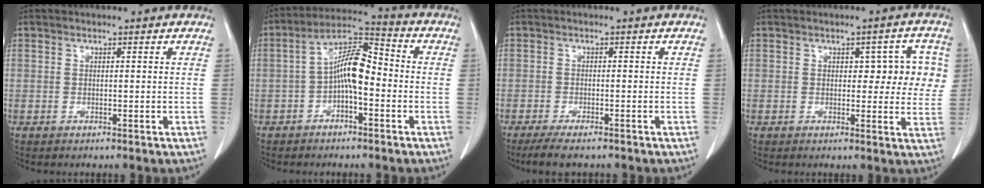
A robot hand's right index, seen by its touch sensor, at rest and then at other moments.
{"total": 8.6, "force": [-1.5, 2.9, 7.9], "torque": [-0.146, 0.031, -0.032]}
{"total": 4.6, "force": [-3.7, 0.7, 2.6], "torque": [-0.043, -0.010, -0.060]}
{"total": 6.4, "force": [1.5, 3.2, 5.4], "torque": [-0.045, 0.020, 0.017]}